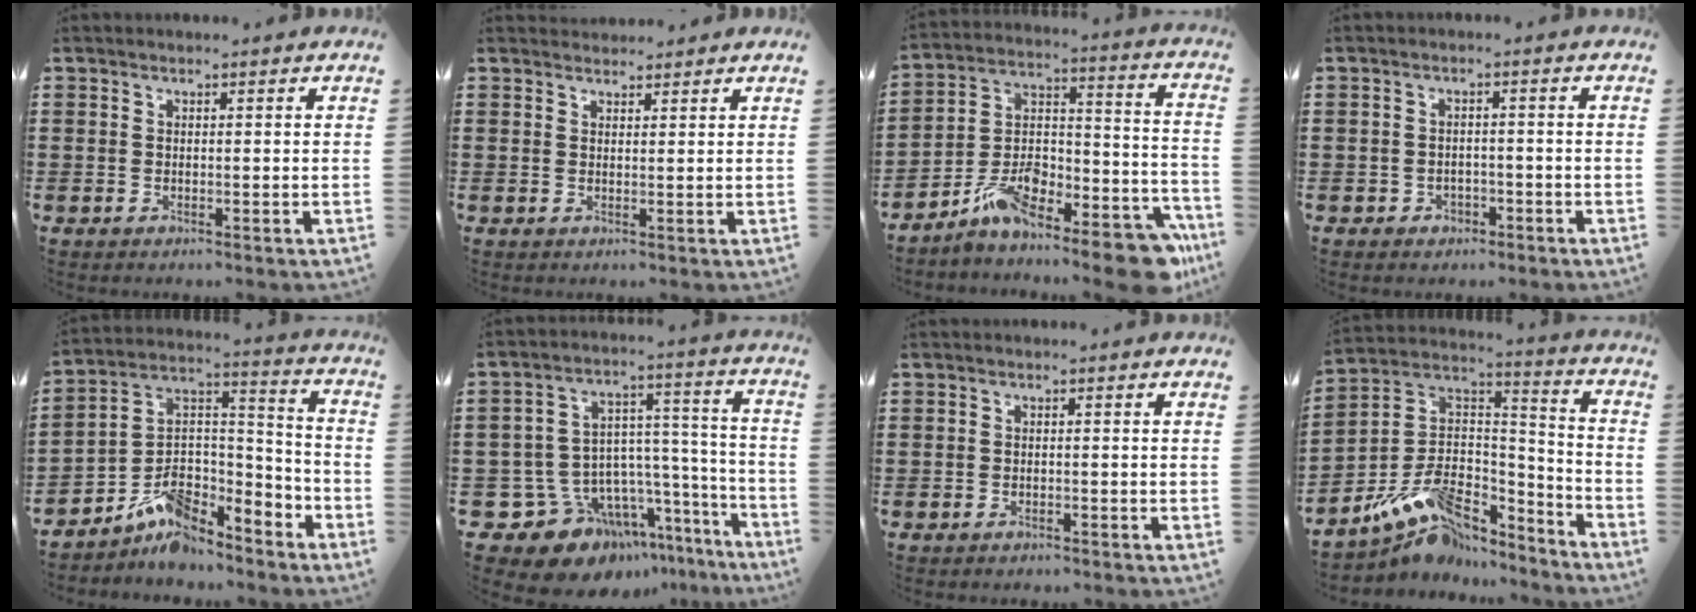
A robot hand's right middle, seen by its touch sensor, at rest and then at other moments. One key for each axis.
{"total": 1.8, "fx": 1.7, "fy": 0.5, "fz": -0.1, "tx": -0.002, "ty": 0.005, "tz": 0.033}
{"total": 12.1, "fx": -10.4, "fy": 2.8, "fz": 5.4, "tx": -0.082, "ty": 0.025, "tz": -0.198}
{"total": 1.6, "fx": -1.3, "fy": 0.9, "fz": 0.0, "tx": -0.009, "ty": -0.003, "tz": -0.029}
{"total": 7.2, "fx": -6.1, "fy": 3.0, "fz": 2.3, "tx": -0.052, "ty": -0.004, "tz": -0.123}
{"total": 10.6, "fx": -7.9, "fy": 6.6, "fz": 2.5, "tx": -0.073, "ty": -0.004, "tz": -0.136}
{"total": 0.8, "fx": -0.8, "fy": 0.1, "fz": 0.2, "tx": -0.007, "ty": -0.004, "tz": -0.016}
{"total": 9.9, "fx": -7.1, "fy": 4.9, "fz": 4.8, "tx": -0.102, "ty": 0.013, "tz": -0.138}